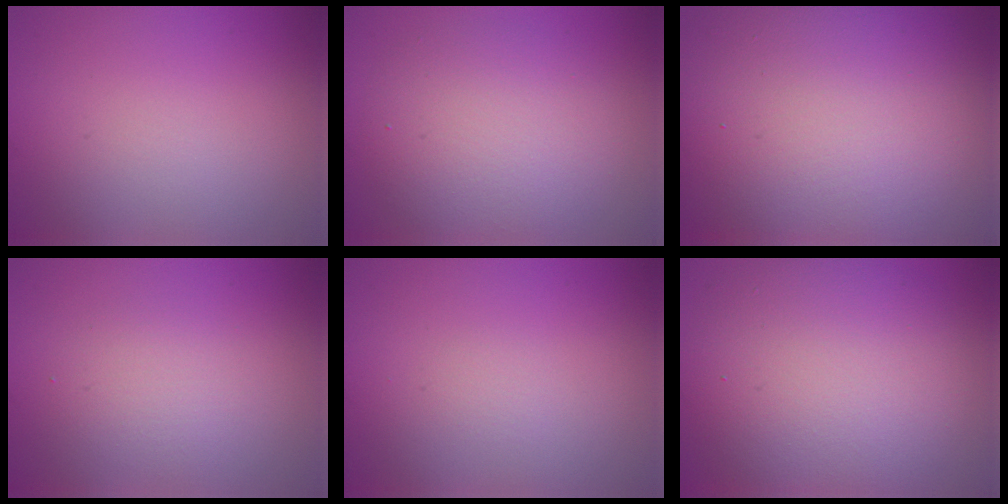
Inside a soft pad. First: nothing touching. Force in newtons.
{"total": 5.8, "press": 5.8, "slide": 0.4}
{"total": 18.9, "press": 18.8, "slide": 1.2}
{"total": 2.2, "press": 2.2, "slide": 0.1}
{"total": 0.5, "press": 0.5, "slide": 0.0}
{"total": 10.9, "press": 10.9, "slide": 0.9}